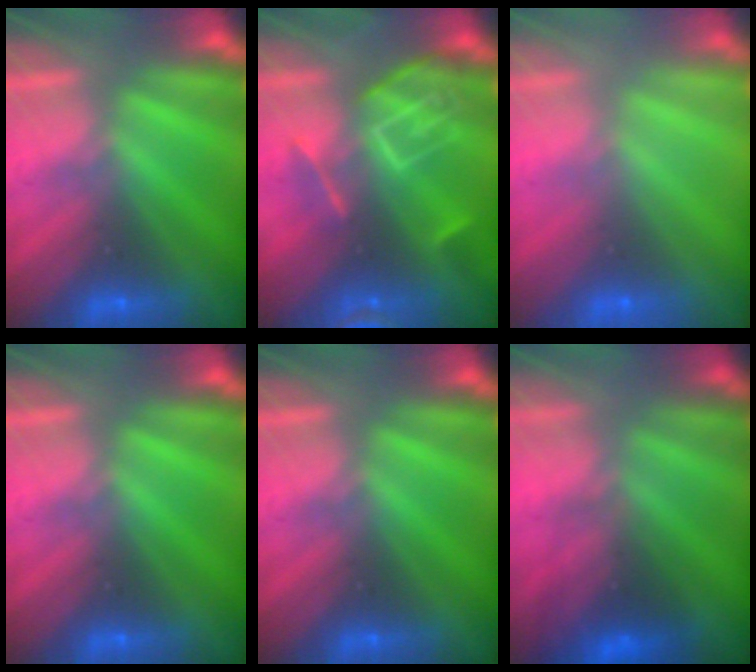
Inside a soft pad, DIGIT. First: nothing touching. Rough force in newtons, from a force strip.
{"total": 9.4}
{"total": 2.2}
{"total": 0.0}
{"total": 0.0}
{"total": 2.3}